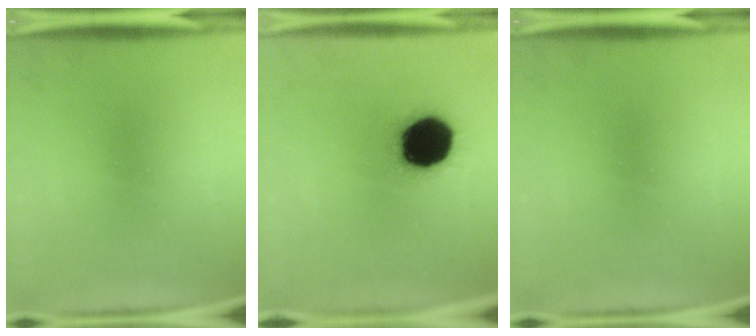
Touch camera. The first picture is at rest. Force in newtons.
{"total": 19.7}
{"total": 0.0}